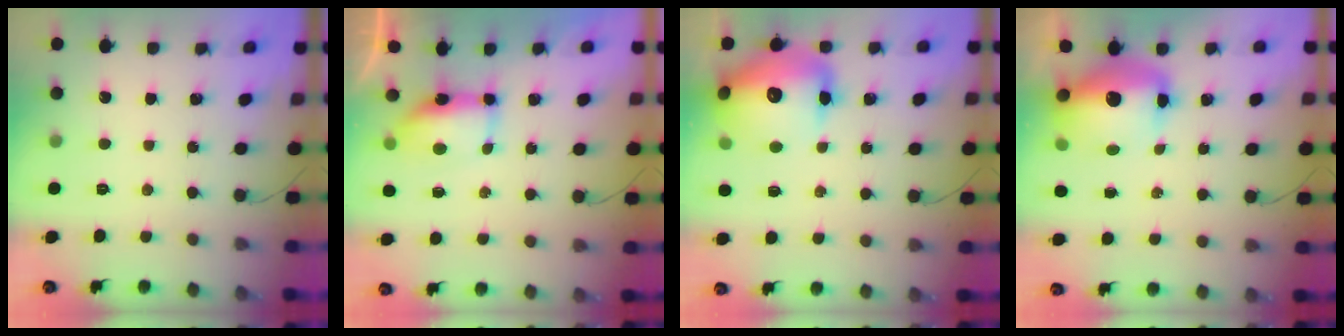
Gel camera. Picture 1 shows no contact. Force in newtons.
{"total": 7.4, "press": 7.3, "slide": 1.6}
{"total": 20.7, "press": 20.4, "slide": 3.5}
{"total": 14.2, "press": 13.8, "slide": 3.4}